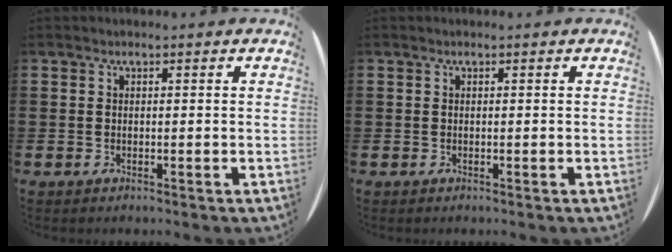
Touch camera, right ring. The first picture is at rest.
{"total": 0.0}